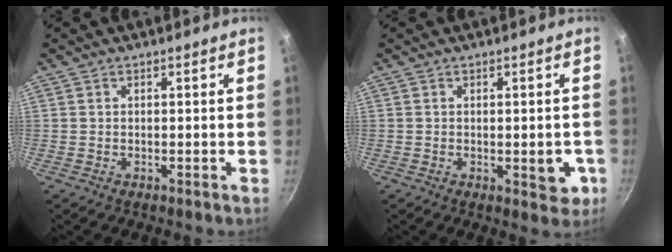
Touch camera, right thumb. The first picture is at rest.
{"total": 5.0, "force": [-1.0, 2.4, 4.3], "torque": [-0.038, -0.004, -0.013]}